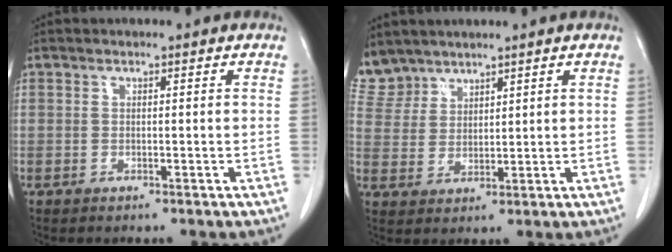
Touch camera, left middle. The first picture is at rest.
{"total": 5.9, "force": [5.3, 2.5, -0.3], "torque": [0.004, 0.003, 0.118]}